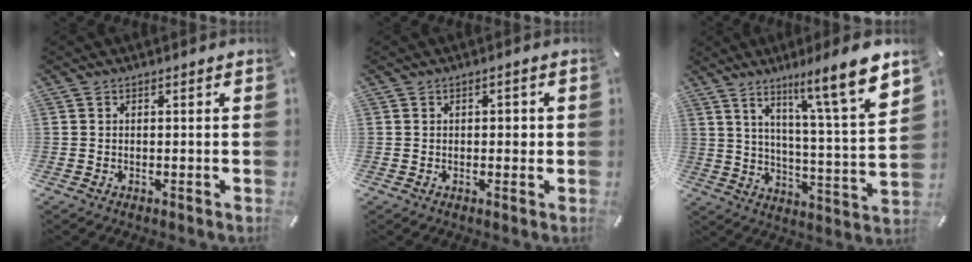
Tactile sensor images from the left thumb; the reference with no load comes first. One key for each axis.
{"total": 1.9, "fx": 0.1, "fy": 1.2, "fz": 1.4, "tx": -0.019, "ty": 0.003, "tz": -0.003}
{"total": 14.9, "fx": 10.3, "fy": 1.0, "fz": 10.7, "tx": -0.161, "ty": -0.083, "tz": 0.152}